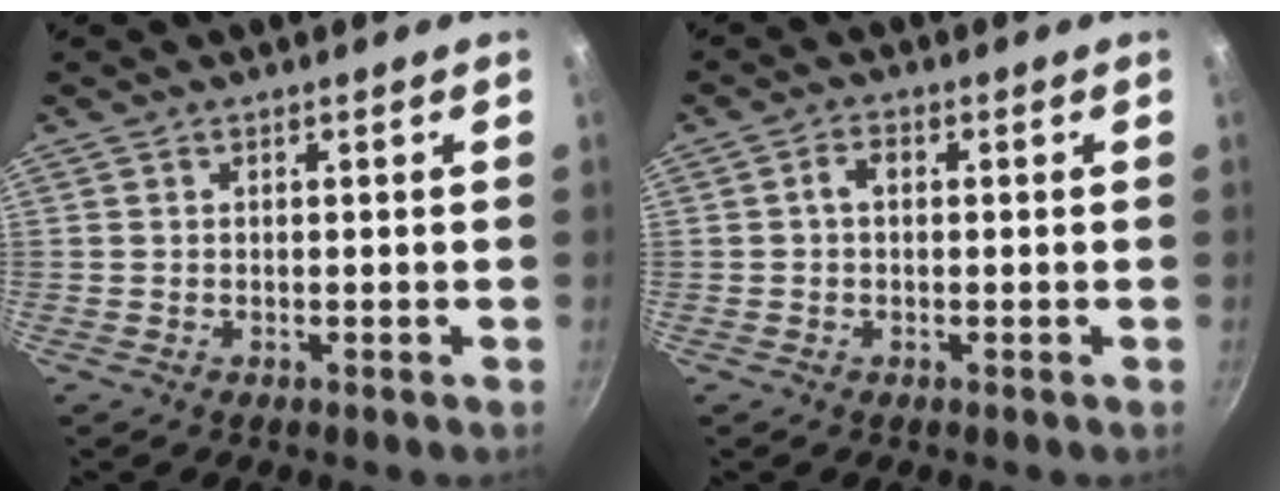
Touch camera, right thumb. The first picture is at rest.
{"total": 2.4, "force": [0.1, 1.6, 1.8], "torque": [-0.029, 0.008, -0.001]}